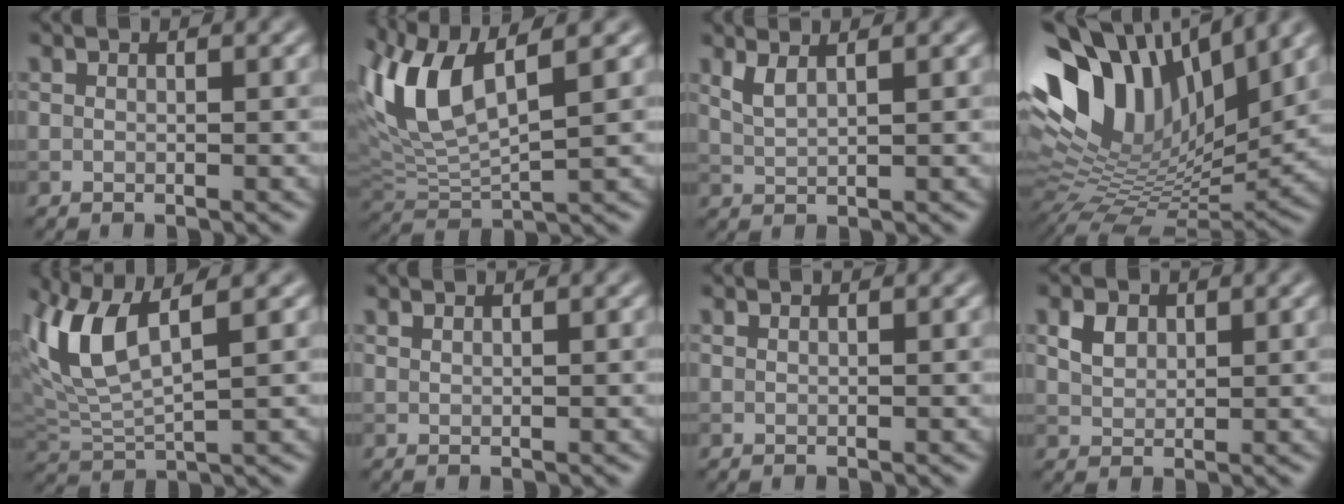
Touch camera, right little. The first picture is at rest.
{"total": 8.3, "force": [3.3, 3.0, 7.0], "torque": [-0.158, 0.011, 0.061]}
{"total": 1.9, "force": [1.2, 0.6, 1.4], "torque": [-0.027, -0.001, 0.025]}
{"total": 16.1, "force": [6.7, 7.9, 12.3], "torque": [-0.238, 0.032, 0.110]}
{"total": 6.6, "force": [2.8, 2.3, 5.5], "torque": [-0.130, 0.007, 0.056]}
{"total": 0.6, "force": [0.5, 0.1, 0.1], "torque": [-0.001, -0.003, 0.009]}
{"total": 0.0}
{"total": 2.1, "force": [1.0, 1.5, 1.1], "torque": [-0.026, 0.003, 0.020]}